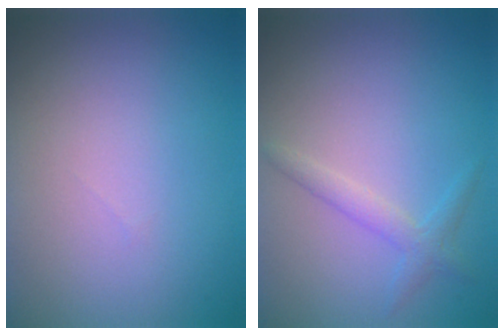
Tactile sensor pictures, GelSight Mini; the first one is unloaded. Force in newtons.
{"total": 1.7, "press": 1.7, "slide": 0.1}